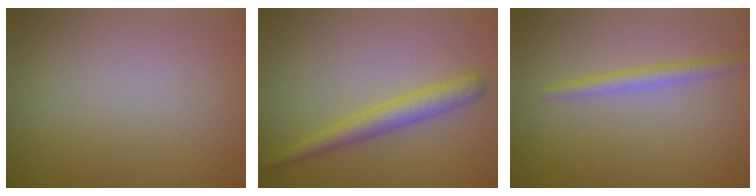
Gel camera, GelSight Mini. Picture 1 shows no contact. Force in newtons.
{"total": 2.8, "press": 2.8, "slide": 0.1}
{"total": 1.8, "press": 1.7, "slide": 0.1}